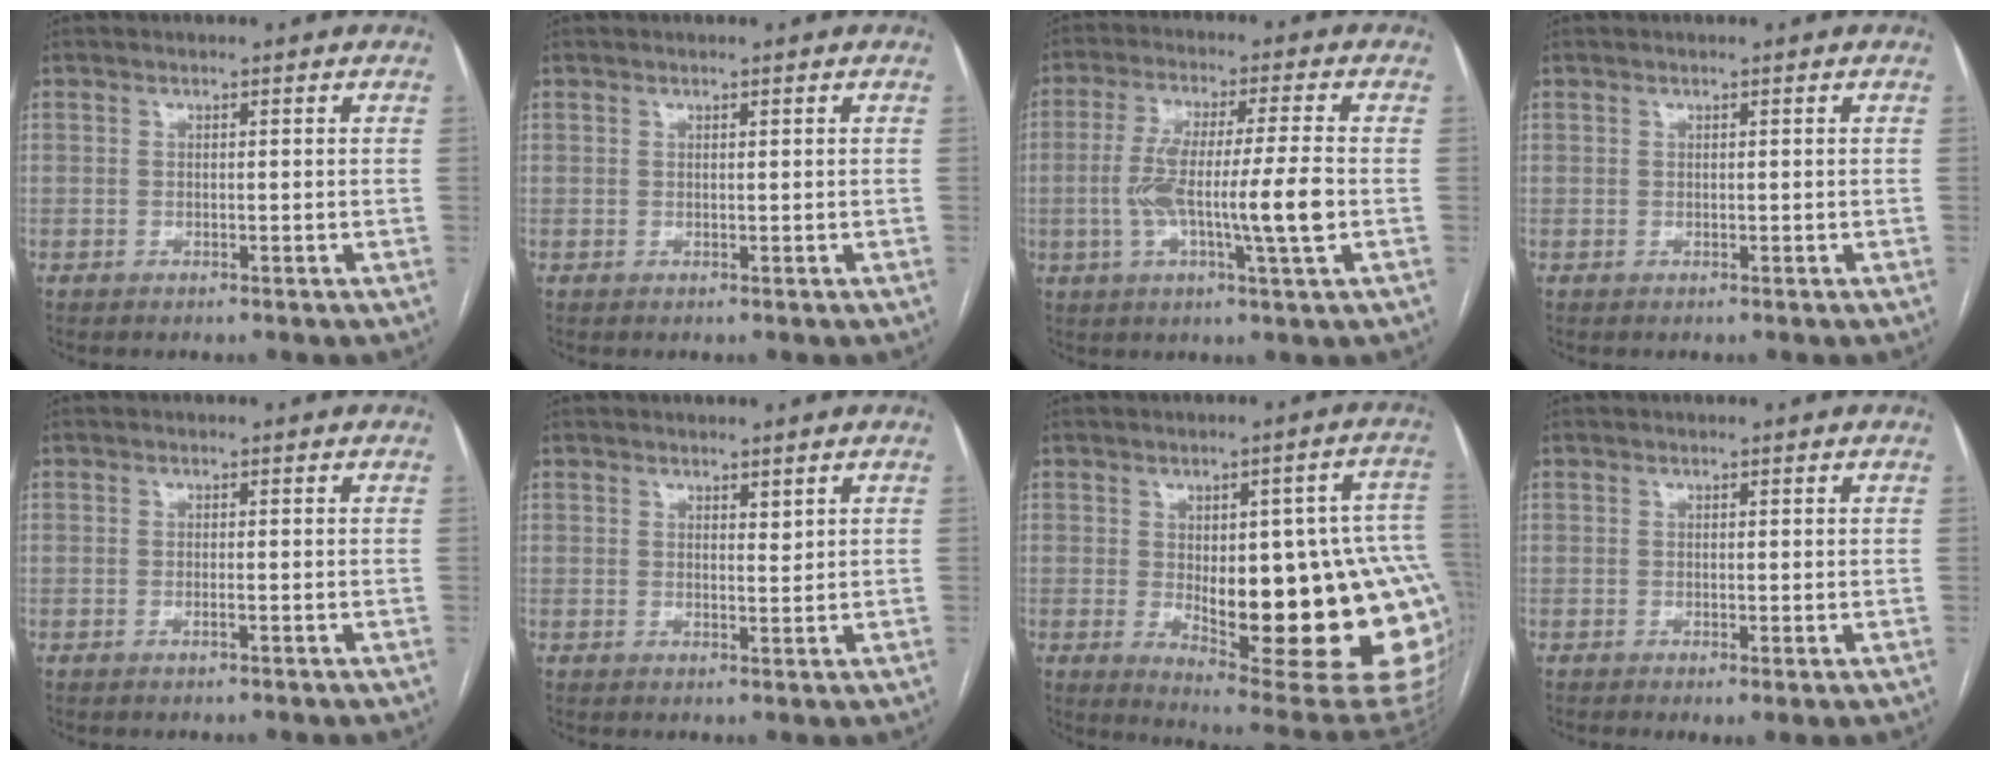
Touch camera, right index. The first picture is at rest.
{"total": 0.0}
{"total": 11.6, "force": [-1.7, 0.1, 11.5], "torque": [-0.212, 0.003, -0.033]}
{"total": 0.0}
{"total": 0.6, "force": [-0.2, -0.1, 0.6], "torque": [-0.009, 0.001, -0.002]}
{"total": 1.3, "force": [1.0, 0.4, 0.8], "torque": [-0.015, -0.008, 0.016]}
{"total": 25.3, "force": [-2.5, 7.2, 24.1], "torque": [-0.230, 0.012, -0.004]}
{"total": 1.4, "force": [-0.4, 0.3, 1.3], "torque": [-0.024, -0.006, -0.005]}